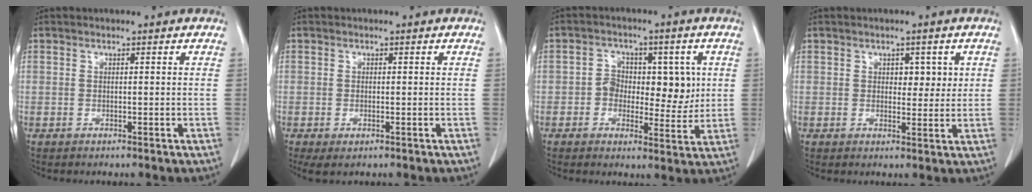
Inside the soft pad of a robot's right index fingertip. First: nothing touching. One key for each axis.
{"total": 2.3, "fx": -1.0, "fy": 0.9, "fz": 1.8, "tx": -0.039, "ty": -0.007, "tz": -0.009}
{"total": 7.3, "fx": 0.6, "fy": 5.4, "fz": 4.9, "tx": -0.053, "ty": 0.020, "tz": 0.012}
{"total": 3.2, "fx": 1.1, "fy": 1.9, "fz": 2.4, "tx": -0.023, "ty": -0.002, "tz": 0.014}